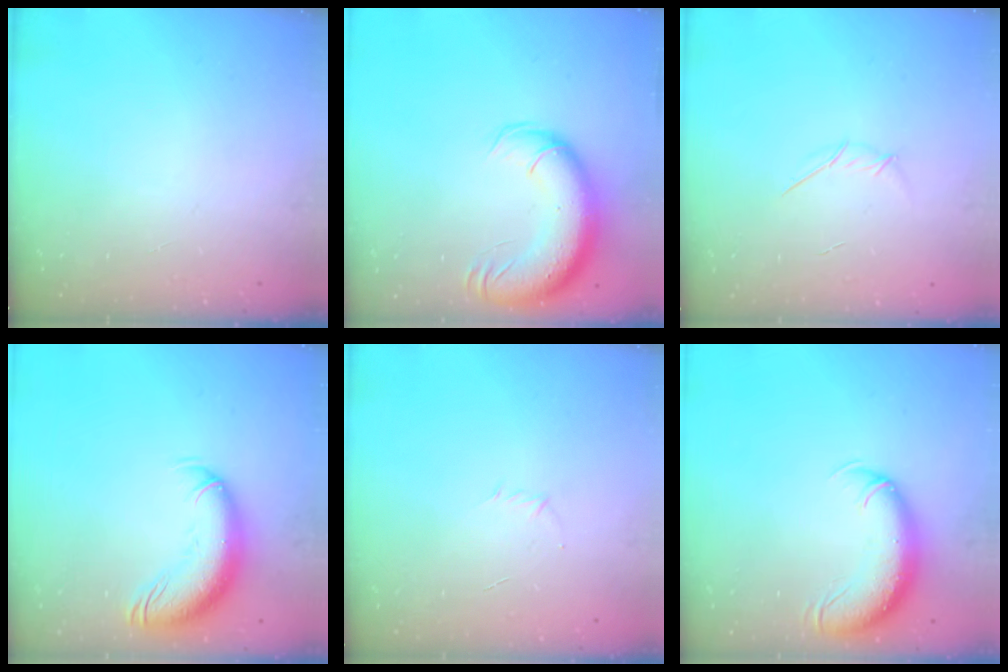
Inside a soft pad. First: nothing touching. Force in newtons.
{"total": 20.1, "press": 19.5, "slide": 4.6}
{"total": 3.6, "press": 3.5, "slide": 0.9}
{"total": 13.2, "press": 12.8, "slide": 3.3}
{"total": 2.8, "press": 2.7, "slide": 0.8}
{"total": 13.3, "press": 12.9, "slide": 3.5}